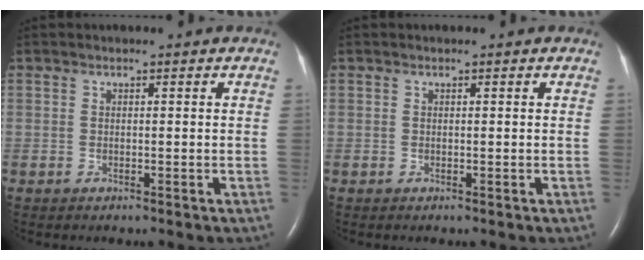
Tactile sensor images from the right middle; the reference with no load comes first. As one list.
[{"total": 0.0}]